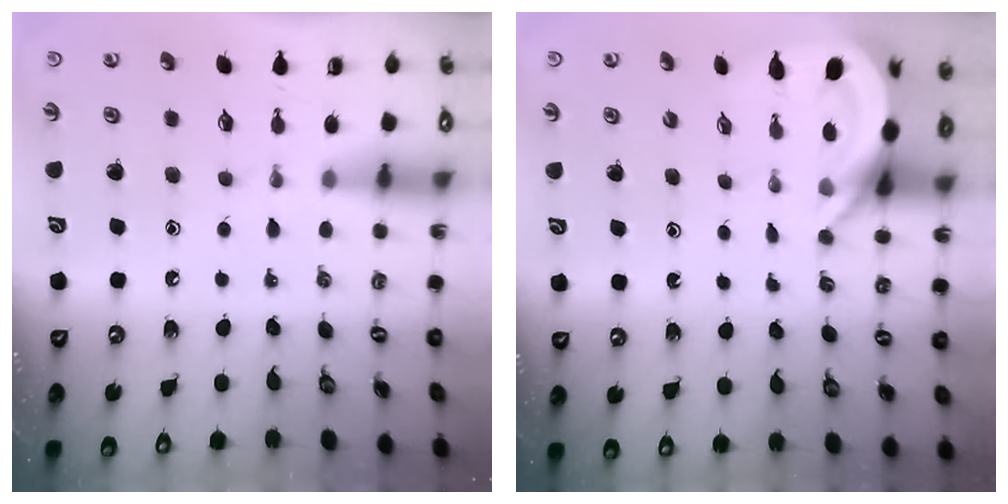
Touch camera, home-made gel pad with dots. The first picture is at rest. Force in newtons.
{"total": 5.1, "press": 5.1, "slide": 0.4}